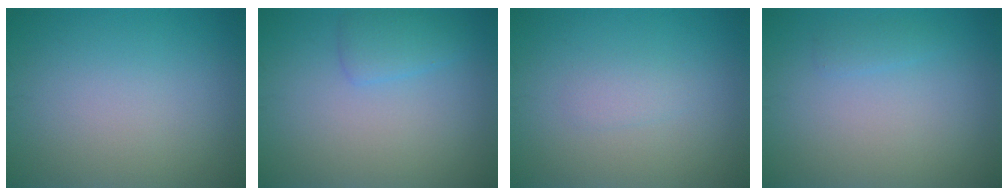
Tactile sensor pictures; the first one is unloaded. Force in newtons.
{"total": 1.9, "press": 1.9, "slide": 0.2}
{"total": 1.0, "press": 1.0, "slide": 0.1}
{"total": 0.8, "press": 0.8, "slide": 0.0}